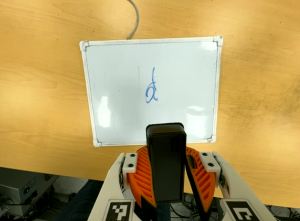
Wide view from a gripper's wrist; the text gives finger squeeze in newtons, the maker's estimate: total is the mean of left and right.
{"total": 8.8, "left": 9.8, "right": 7.8}